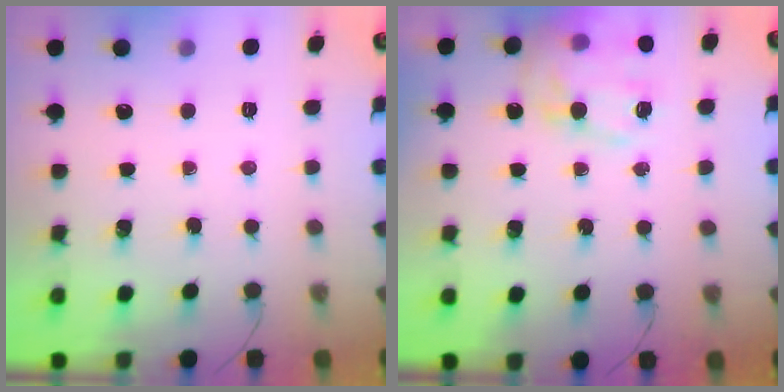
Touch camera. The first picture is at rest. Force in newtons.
{"total": 15.9, "press": 15.6, "slide": 3.2}